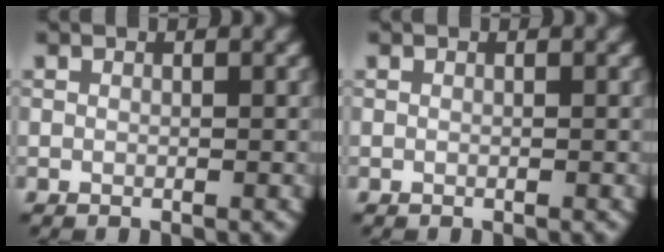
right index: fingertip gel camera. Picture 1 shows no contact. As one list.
[{"total": 0.0}]